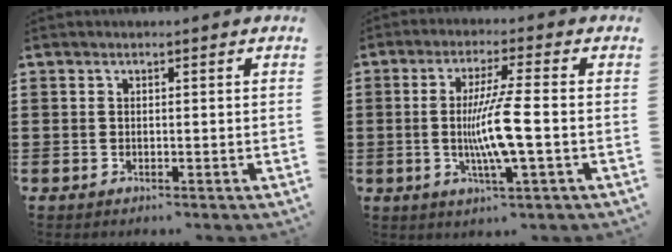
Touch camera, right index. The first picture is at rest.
{"total": 8.2, "force": [-1.3, 0.2, 8.0], "torque": [-0.158, -0.017, -0.032]}